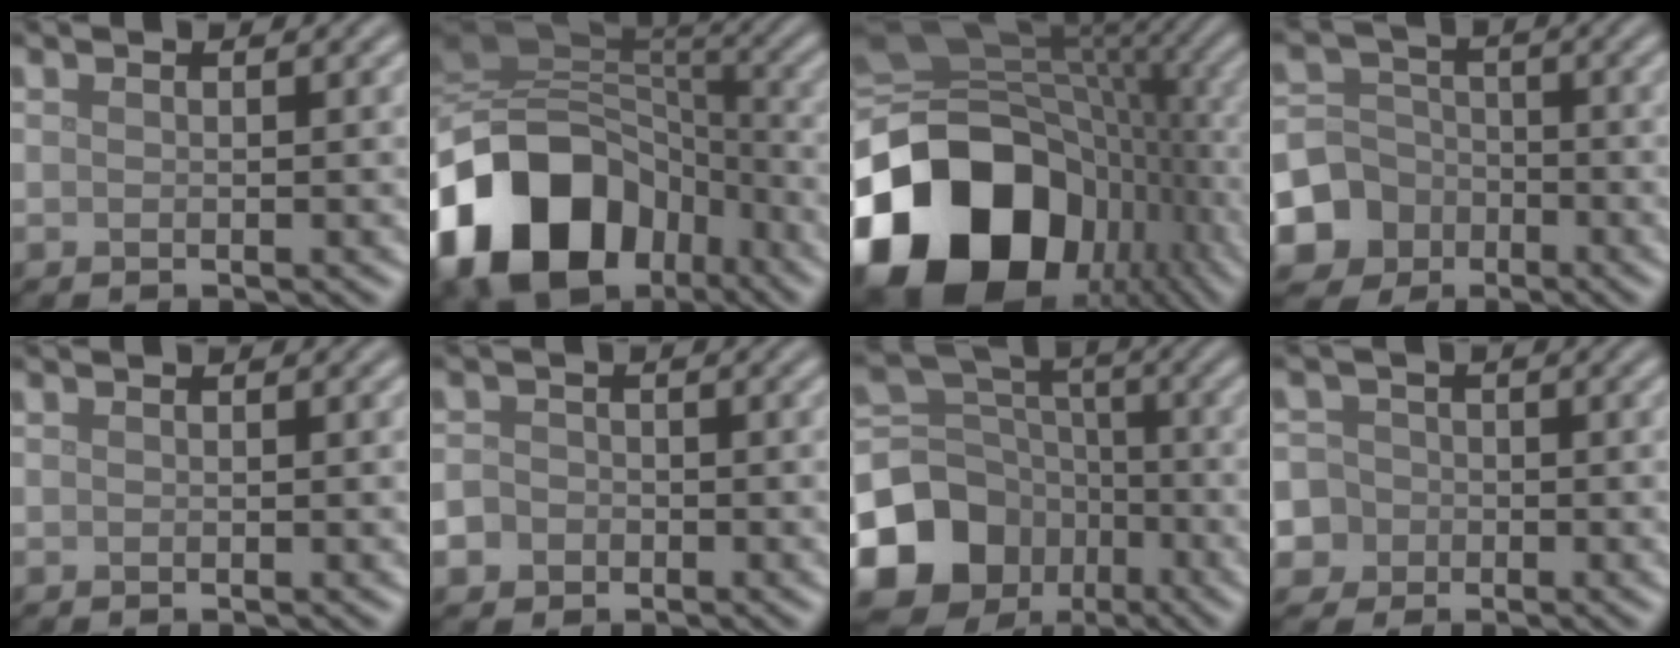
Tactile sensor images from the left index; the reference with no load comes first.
{"total": 16.4, "force": [-6.9, 11.6, 9.2], "torque": [-0.191, -0.011, -0.123]}
{"total": 19.6, "force": [-7.1, 14.0, 11.7], "torque": [-0.271, -0.040, -0.116]}
{"total": 7.7, "force": [-3.5, 6.7, 1.3], "torque": [-0.020, -0.012, -0.091]}
{"total": 0.0}
{"total": 4.1, "force": [-2.0, 3.4, 1.1], "torque": [-0.004, -0.005, -0.049]}
{"total": 14.8, "force": [-7.2, 11.9, 5.1], "torque": [-0.122, -0.027, -0.132]}
{"total": 8.1, "force": [-2.9, 7.4, 1.7], "torque": [-0.048, 0.001, -0.088]}